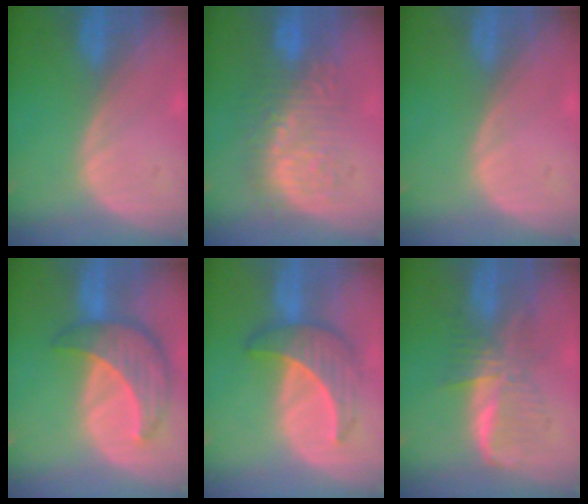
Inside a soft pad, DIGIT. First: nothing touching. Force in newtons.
{"total": 8.9, "press": 8.8, "slide": 1.5}
{"total": 0.0}
{"total": 8.6, "press": 7.7, "slide": 3.7}
{"total": 6.6, "press": 6.5, "slide": 1.2}
{"total": 6.2, "press": 6.2, "slide": 0.4}